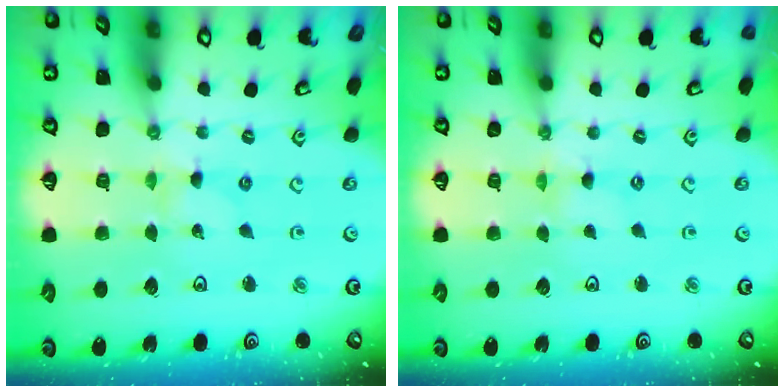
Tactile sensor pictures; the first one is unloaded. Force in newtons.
{"total": 0.0}